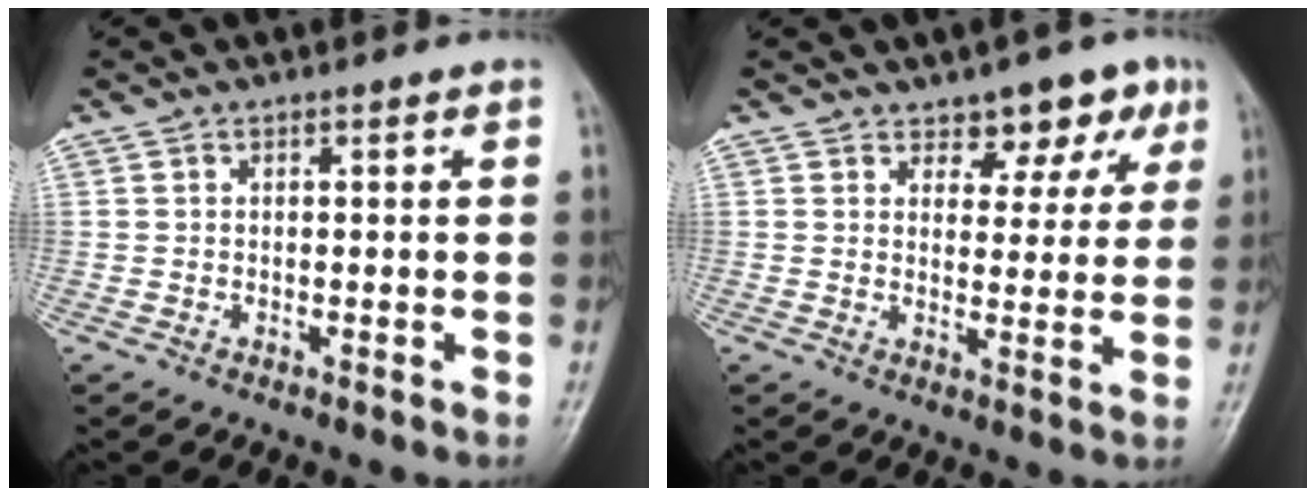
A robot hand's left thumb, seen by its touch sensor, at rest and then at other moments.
{"total": 7.2, "force": [4.5, 4.2, 3.8], "torque": [-0.007, -0.021, 0.059]}